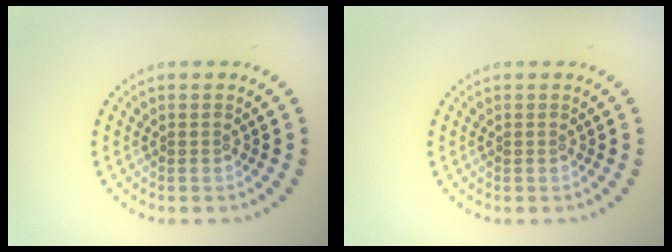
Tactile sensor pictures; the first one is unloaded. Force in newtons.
{"total": 0.0}